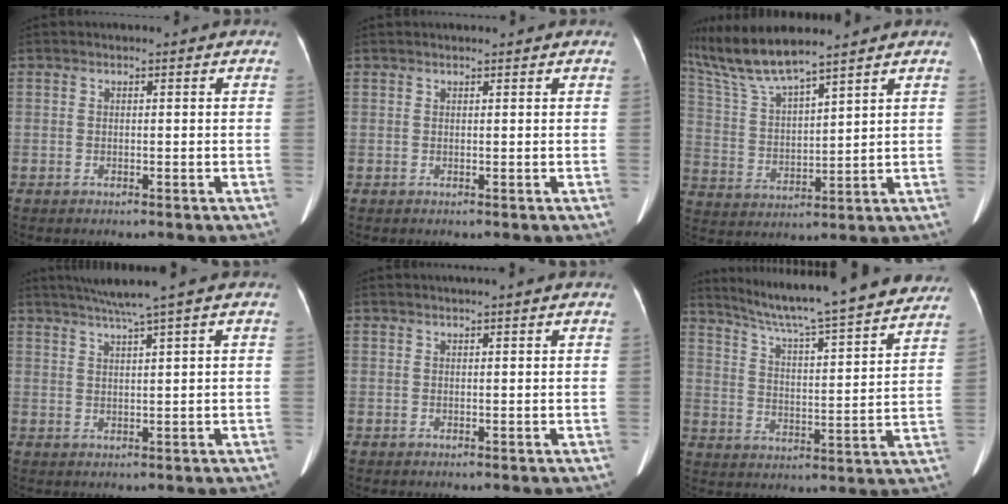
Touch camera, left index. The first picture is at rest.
{"total": 1.1, "force": [1.0, 0.2, 0.4], "torque": [-0.007, 0.017, 0.018]}
{"total": 10.7, "force": [9.6, -0.1, 4.9], "torque": [-0.112, 0.007, 0.196]}
{"total": 5.3, "force": [4.0, -1.5, 3.2], "torque": [-0.055, 0.010, 0.072]}
{"total": 1.9, "force": [1.6, -0.2, 0.9], "torque": [-0.009, 0.019, 0.029]}
{"total": 24.0, "force": [21.6, 0.7, 10.3], "torque": [-0.165, -0.026, 0.295]}